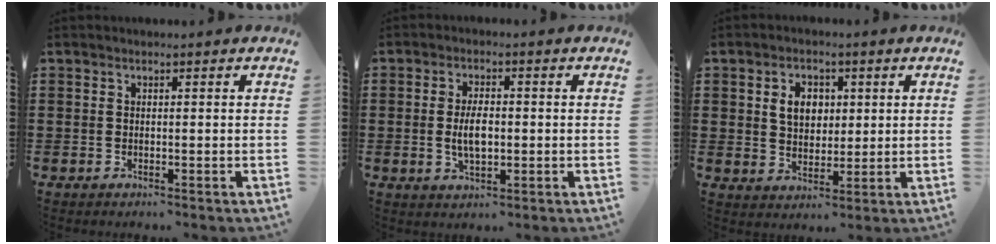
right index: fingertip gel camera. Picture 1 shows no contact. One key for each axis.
{"total": 4.6, "fx": -0.2, "fy": 2.0, "fz": 4.1, "tx": -0.084, "ty": 0.002, "tz": -0.007}
{"total": 5.1, "fx": 1.2, "fy": 3.9, "fz": 3.1, "tx": -0.066, "ty": 0.011, "tz": 0.016}